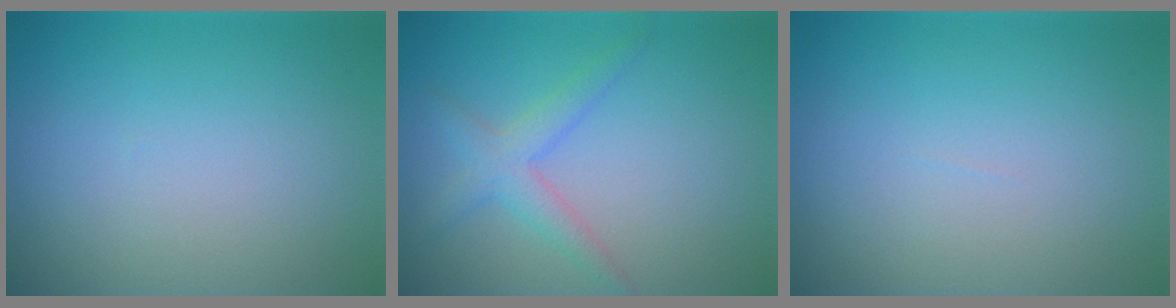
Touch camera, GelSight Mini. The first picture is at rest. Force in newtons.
{"total": 2.6, "press": 2.6, "slide": 0.1}
{"total": 0.0}